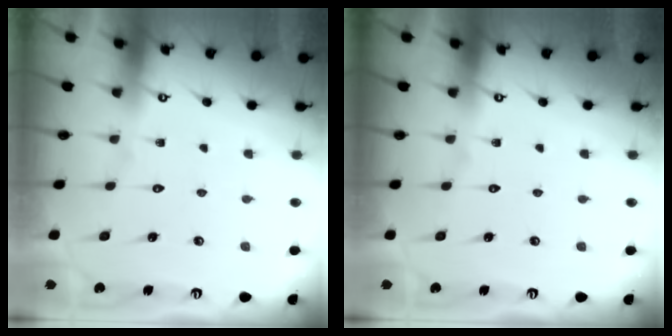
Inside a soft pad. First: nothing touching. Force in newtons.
{"total": 0.0}